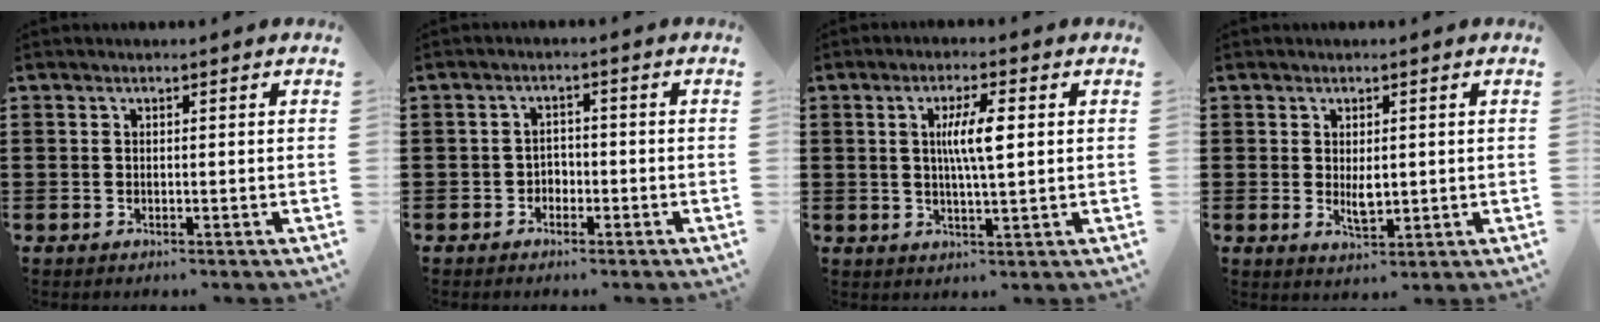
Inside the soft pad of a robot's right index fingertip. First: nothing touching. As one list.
[{"total": 1.7, "force": [-1.2, 1.2, 0.4], "torque": [-0.015, 0.000, -0.027]}, {"total": 5.7, "force": [1.0, 1.0, 5.6], "torque": [-0.107, 0.004, 0.013]}, {"total": 2.6, "force": [0.2, 1.3, 2.2], "torque": [-0.035, 0.000, 0.003]}]